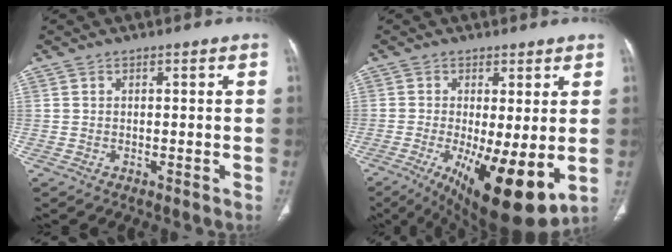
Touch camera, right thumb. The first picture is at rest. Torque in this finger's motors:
{"motor_torque": [2.35, 2.66, 0.65, 0.67, 0.13]}